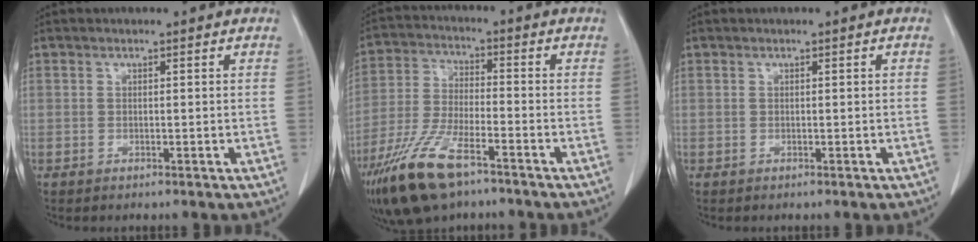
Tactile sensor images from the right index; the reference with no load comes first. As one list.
[{"total": 12.7, "force": [-8.3, 3.6, 8.9], "torque": [-0.184, -0.020, -0.152]}, {"total": 0.0}]